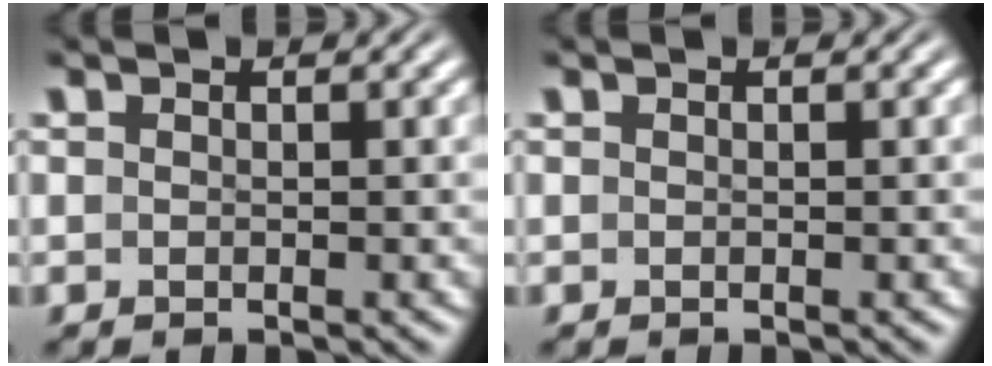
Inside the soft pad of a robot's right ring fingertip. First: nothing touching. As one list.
[{"total": 0.0}]